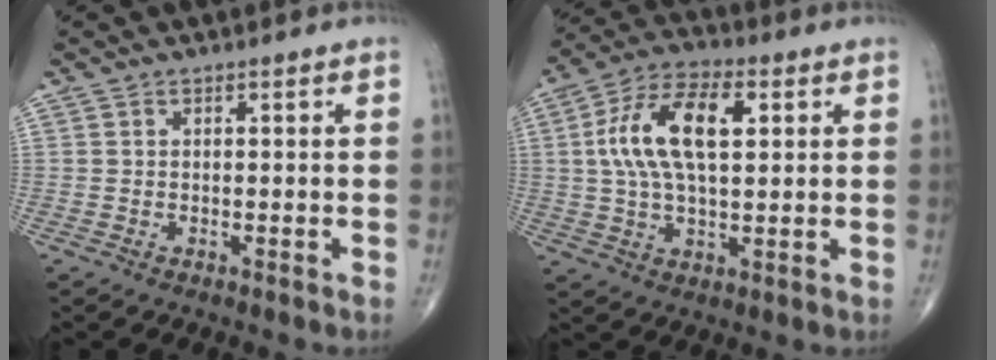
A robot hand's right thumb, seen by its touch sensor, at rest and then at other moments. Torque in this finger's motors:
{"motor_torque": [0.16, 0.27, 1.40, 0.01, 0.26]}